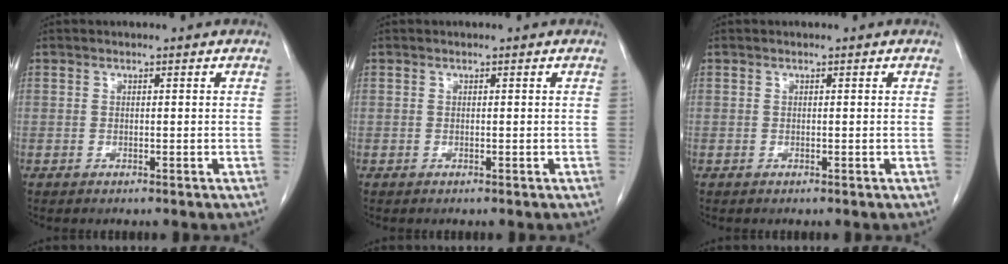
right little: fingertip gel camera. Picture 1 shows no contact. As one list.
[{"total": 0.0}, {"total": 0.0}]